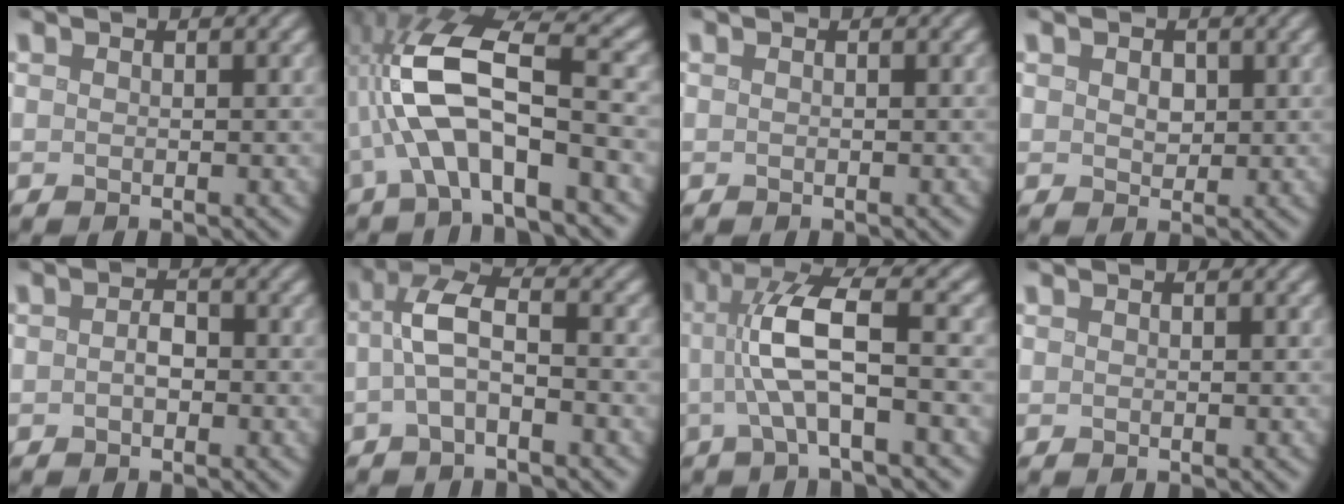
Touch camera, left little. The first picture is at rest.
{"total": 8.7, "force": [-1.1, 2.8, 8.2], "torque": [-0.162, 0.019, -0.026]}
{"total": 0.0}
{"total": 1.5, "force": [0.5, 1.2, 0.8], "torque": [-0.017, -0.002, 0.008]}
{"total": 1.5, "force": [-0.3, 0.9, 1.1], "torque": [-0.021, 0.003, -0.008]}
{"total": 4.1, "force": [-0.8, 1.4, 3.7], "torque": [-0.081, 0.014, -0.026]}
{"total": 6.5, "force": [-0.4, 1.2, 6.4], "torque": [-0.125, 0.018, -0.012]}
{"total": 0.0}